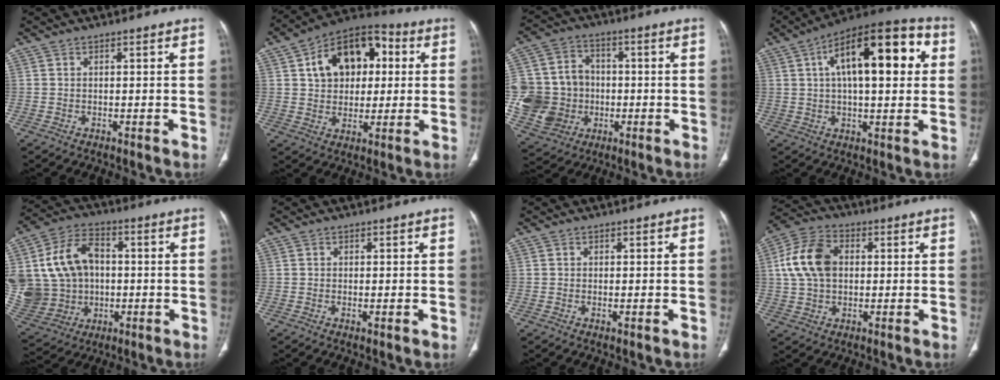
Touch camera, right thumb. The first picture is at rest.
{"total": 16.3, "force": [3.9, 11.2, 11.3], "torque": [-0.136, 0.017, 0.056]}
{"total": 16.5, "force": [-2.2, 14.6, 7.3], "torque": [-0.126, 0.019, -0.027]}
{"total": 20.5, "force": [5.1, 8.4, 18.0], "torque": [-0.252, 0.024, 0.067]}
{"total": 24.1, "force": [1.8, 19.5, 14.1], "torque": [-0.307, 0.034, 0.055]}
{"total": 1.1, "force": [-0.3, 0.2, 1.1], "torque": [-0.024, -0.006, -0.006]}
{"total": 0.9, "force": [-0.3, 0.1, 0.8], "torque": [-0.016, -0.003, -0.005]}
{"total": 11.6, "force": [1.5, 8.0, 8.3], "torque": [-0.156, 0.019, 0.024]}